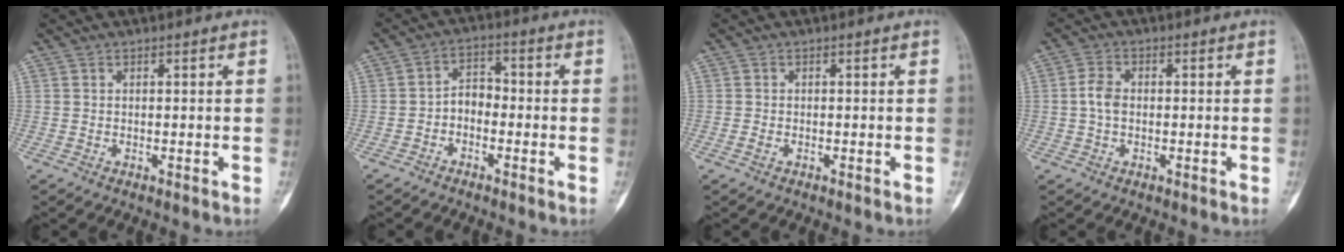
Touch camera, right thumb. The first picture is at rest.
{"total": 4.2, "force": [-1.5, 3.0, 2.6], "torque": [-0.027, 0.029, -0.039]}
{"total": 0.9, "force": [-0.4, 0.5, 0.6], "torque": [-0.015, 0.000, -0.009]}
{"total": 3.7, "force": [-0.1, 2.5, 2.8], "torque": [-0.055, 0.008, -0.008]}